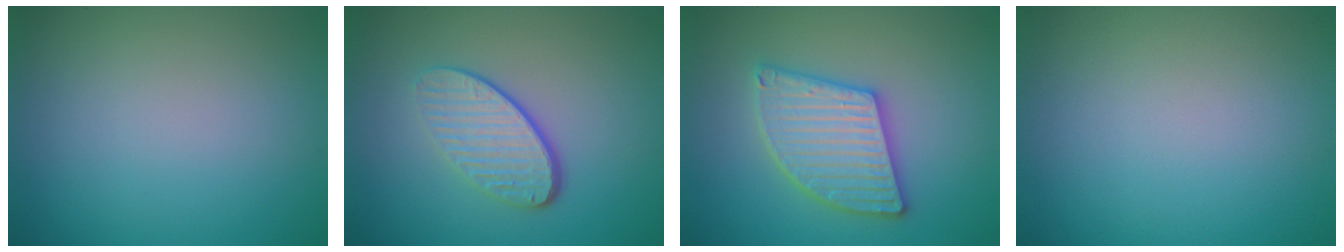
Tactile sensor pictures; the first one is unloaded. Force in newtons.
{"total": 4.2, "press": 2.9, "slide": 3.0}
{"total": 5.5, "press": 5.5, "slide": 0.5}
{"total": 0.0}